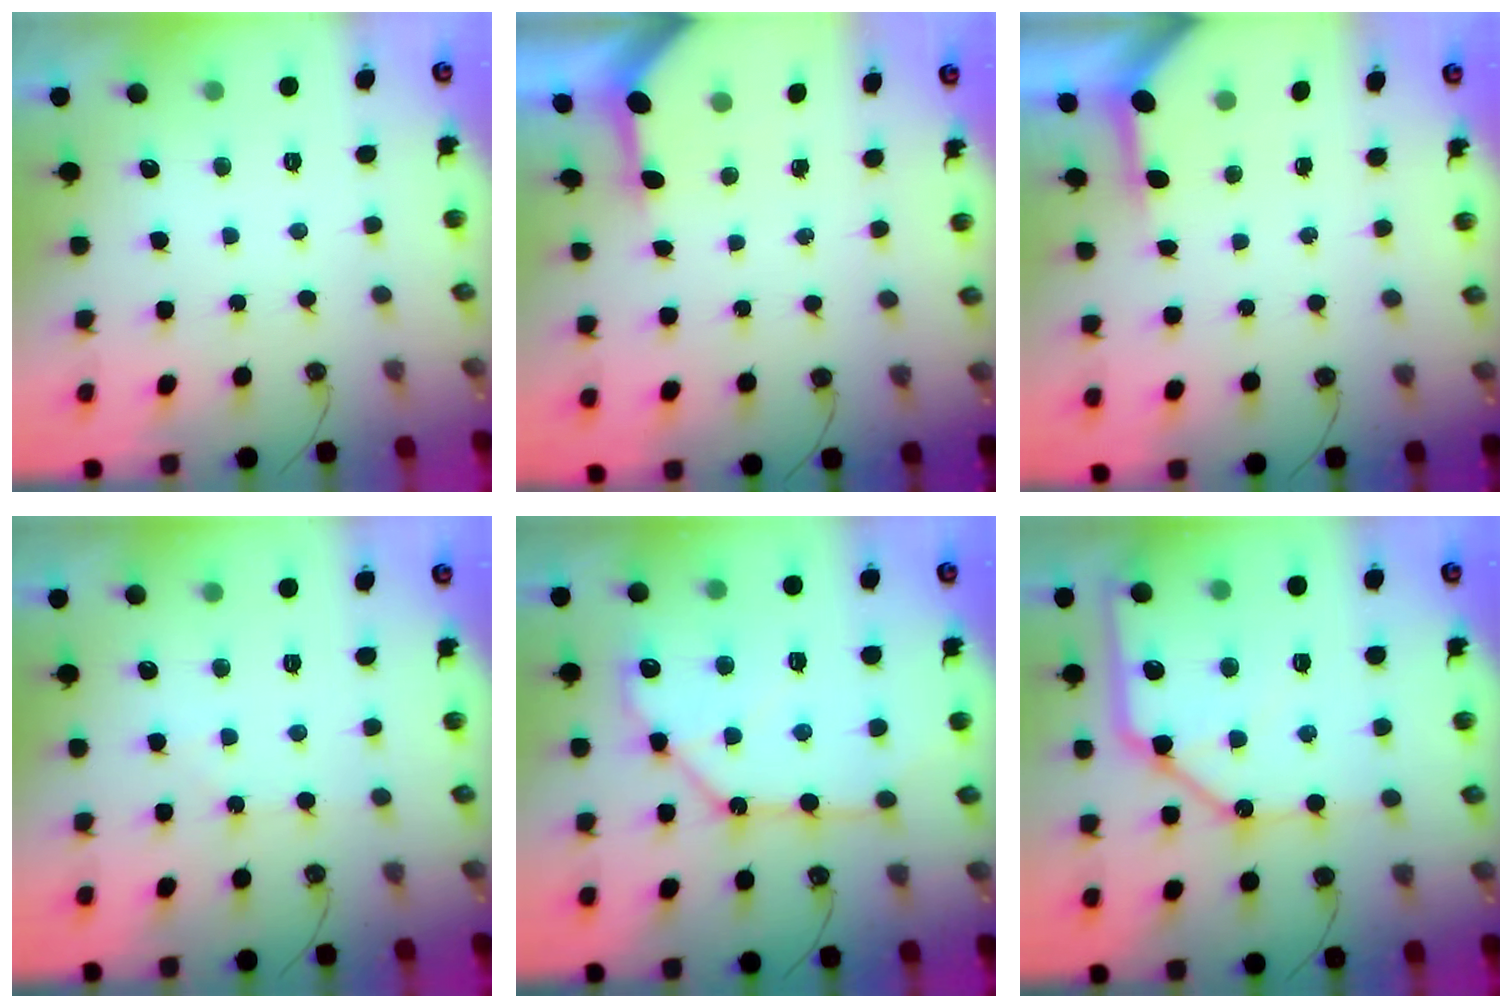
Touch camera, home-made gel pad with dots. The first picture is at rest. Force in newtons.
{"total": 3.5, "press": 3.5, "slide": 0.4}
{"total": 3.4, "press": 3.3, "slide": 0.4}
{"total": 2.8, "press": 2.8, "slide": 0.6}
{"total": 13.6, "press": 13.5, "slide": 1.7}
{"total": 19.0, "press": 18.9, "slide": 2.5}